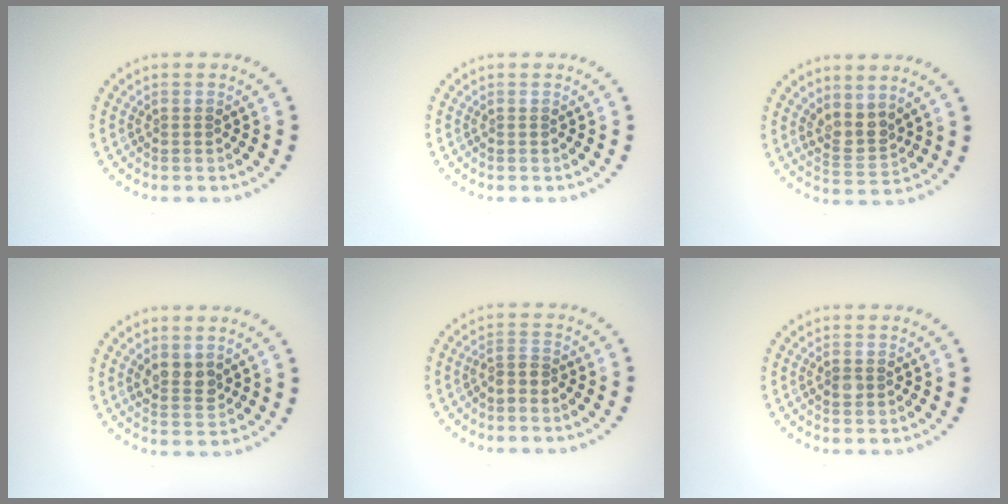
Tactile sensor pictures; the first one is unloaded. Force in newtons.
{"total": 0.0}
{"total": 2.5, "press": 2.0, "slide": 1.6}
{"total": 2.2, "press": 2.1, "slide": 0.7}
{"total": 1.2, "press": 0.7, "slide": 1.0}
{"total": 0.9, "press": 0.9, "slide": 0.0}